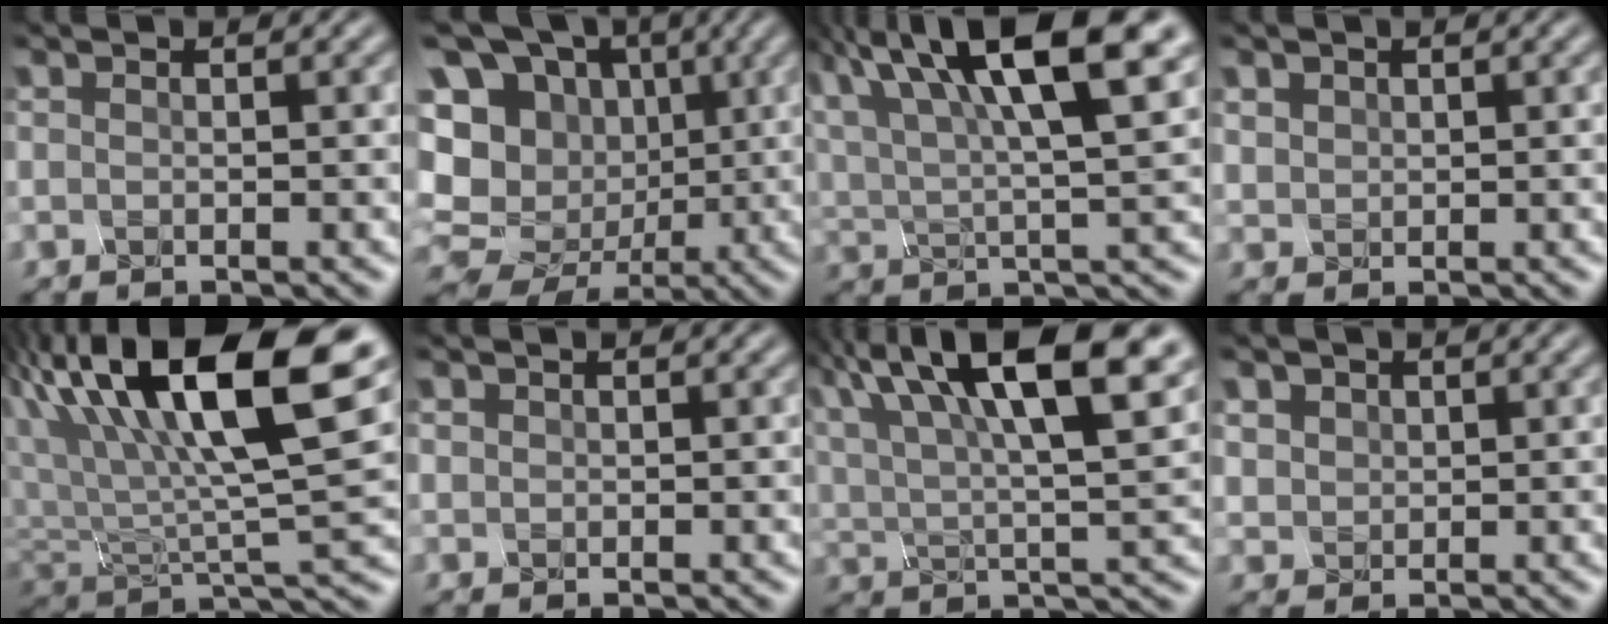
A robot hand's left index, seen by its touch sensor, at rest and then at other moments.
{"total": 15.0, "force": [-0.1, 14.0, 5.5], "torque": [-0.169, 0.019, 0.009]}
{"total": 12.7, "force": [7.0, 3.2, 10.1], "torque": [-0.189, 0.022, 0.127]}
{"total": 1.4, "force": [0.8, -0.1, -1.2], "torque": [0.007, 0.003, 0.029]}
{"total": 15.1, "force": [7.5, 5.1, 12.0], "torque": [-0.234, 0.013, 0.146]}
{"total": 1.2, "force": [0.2, -0.5, -1.0], "torque": [0.007, -0.001, 0.016]}
{"total": 14.6, "force": [7.6, 4.8, 11.5], "torque": [-0.198, 0.032, 0.125]}
{"total": 1.5, "force": [1.0, 0.4, -1.1], "torque": [0.005, 0.000, 0.030]}